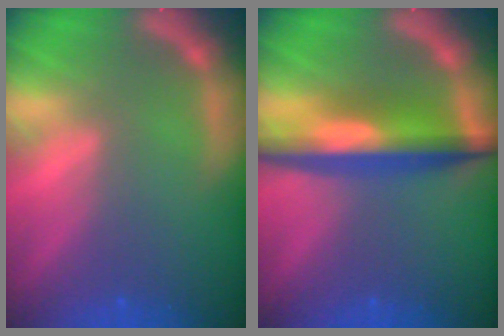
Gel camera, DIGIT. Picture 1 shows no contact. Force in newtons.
{"total": 7.1}